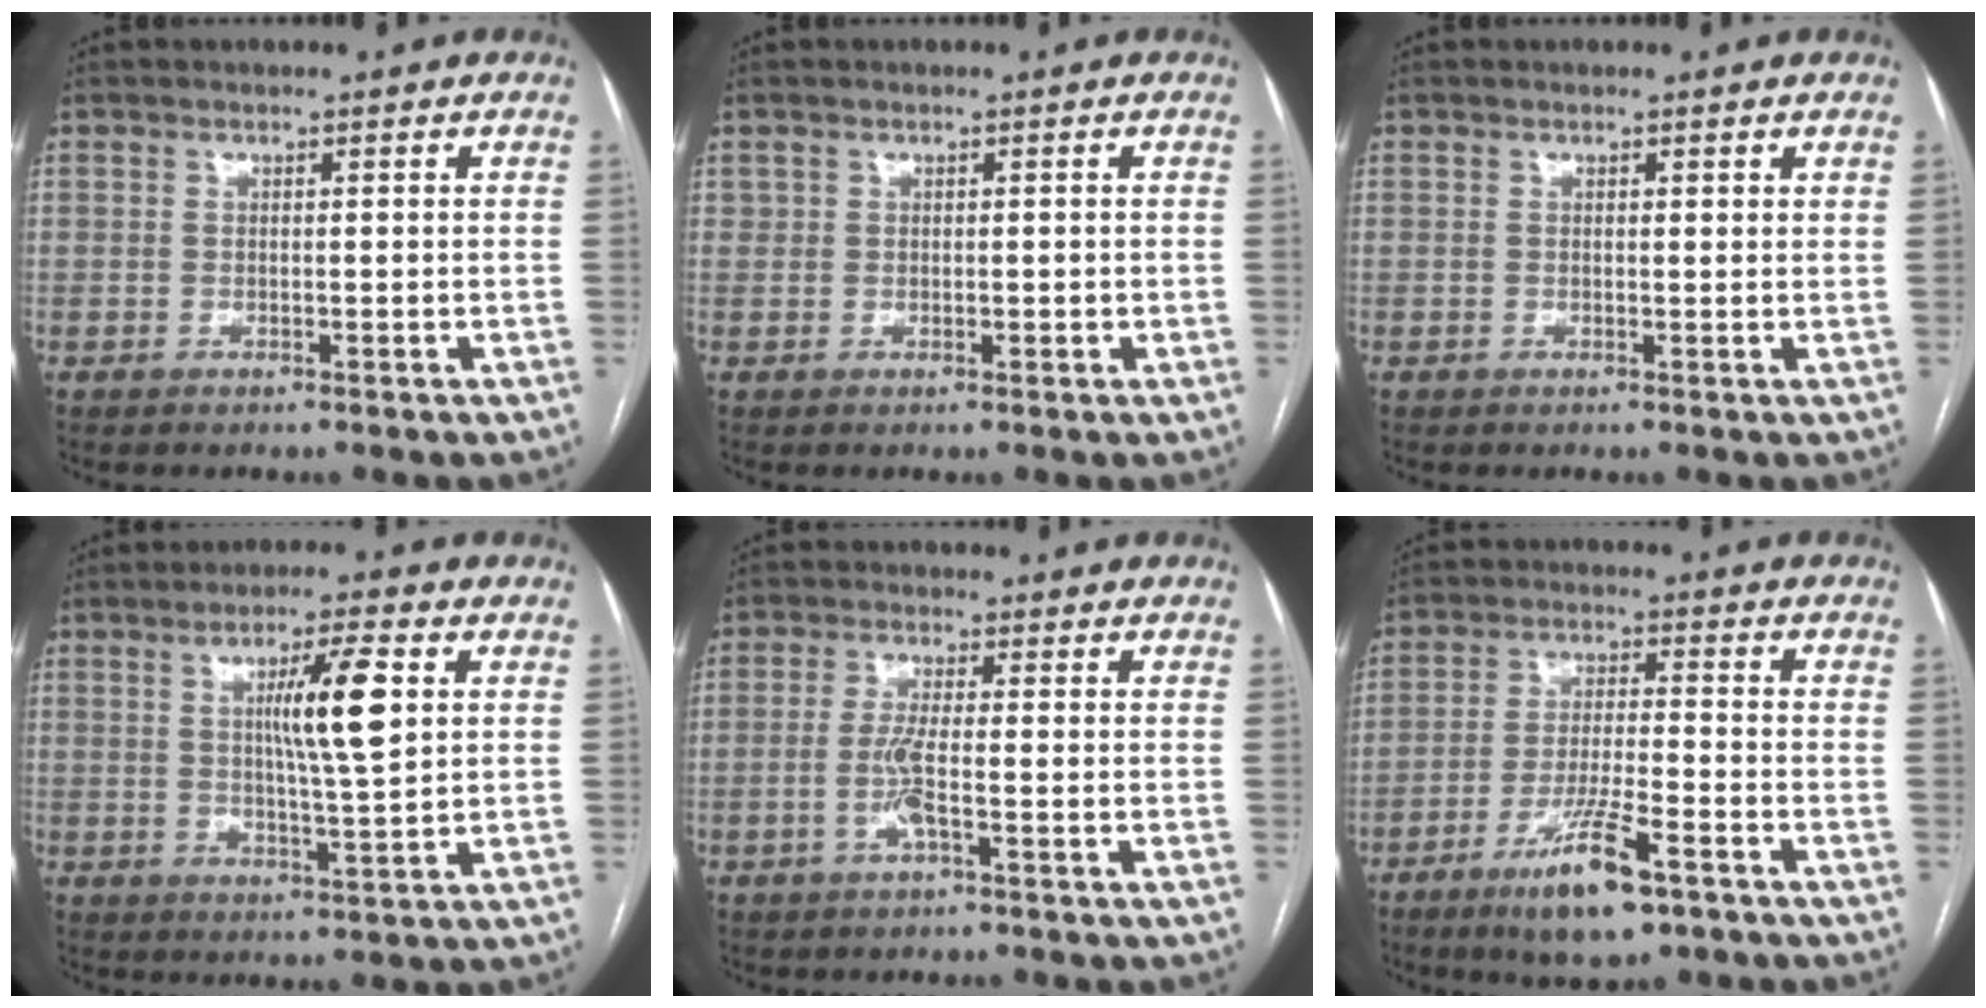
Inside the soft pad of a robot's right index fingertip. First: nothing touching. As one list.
[{"total": 1.1, "force": [0.2, 0.9, 0.6], "torque": [-0.012, 0.007, 0.009]}, {"total": 0.7, "force": [0.5, 0.2, 0.4], "torque": [-0.006, -0.001, 0.004]}, {"total": 8.8, "force": [2.1, 0.1, 8.5], "torque": [-0.144, -0.001, 0.035]}, {"total": 3.9, "force": [-1.2, 0.0, 3.7], "torque": [-0.077, -0.005, -0.027]}, {"total": 10.2, "force": [-6.1, 1.4, 8.1], "torque": [-0.152, -0.018, -0.105]}]